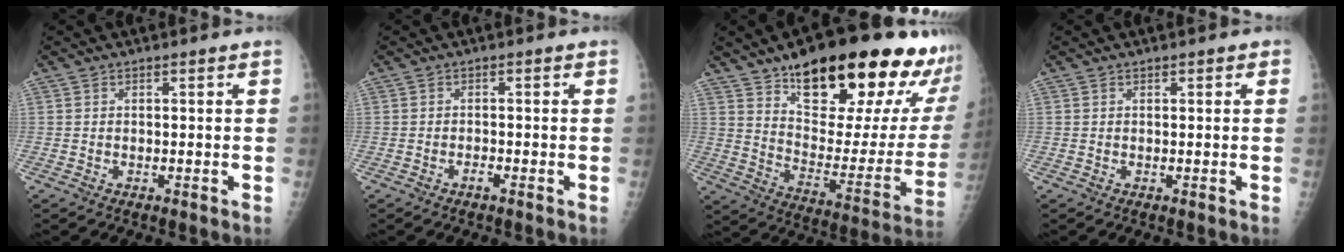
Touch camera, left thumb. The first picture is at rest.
{"total": 1.1, "force": [-0.7, 0.4, 0.7], "torque": [-0.014, 0.003, -0.014]}
{"total": 29.2, "force": [19.2, 10.1, 19.4], "torque": [-0.231, -0.072, 0.279]}
{"total": 0.7, "force": [0.4, 0.4, 0.4], "torque": [0.004, 0.001, 0.000]}